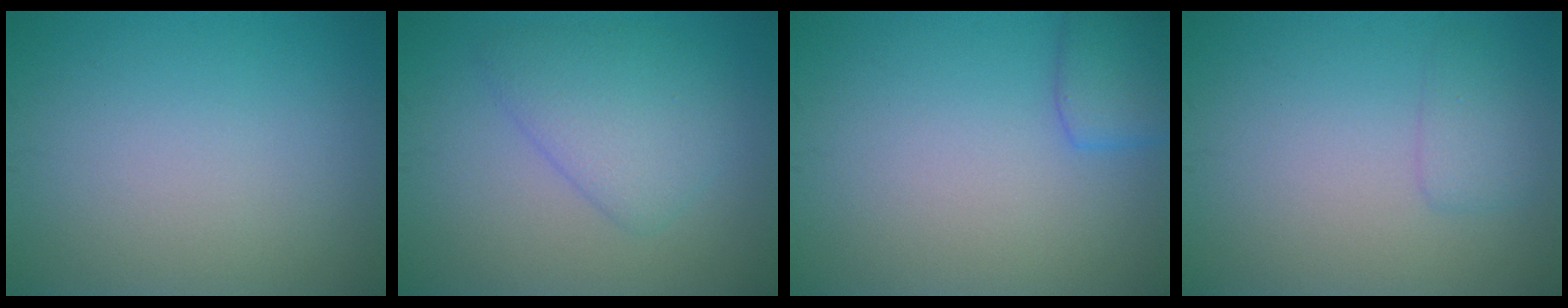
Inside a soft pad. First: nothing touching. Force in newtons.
{"total": 4.1, "press": 4.1, "slide": 0.2}
{"total": 2.7, "press": 2.6, "slide": 0.2}
{"total": 1.7, "press": 1.7, "slide": 0.1}